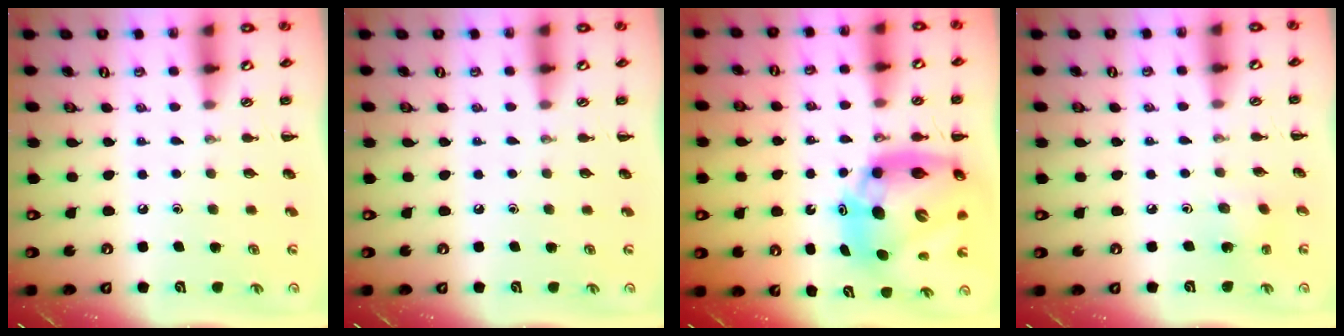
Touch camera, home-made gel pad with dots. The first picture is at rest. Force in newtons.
{"total": 0.0}
{"total": 17.4, "press": 16.7, "slide": 4.9}
{"total": 1.9, "press": 1.7, "slide": 0.7}